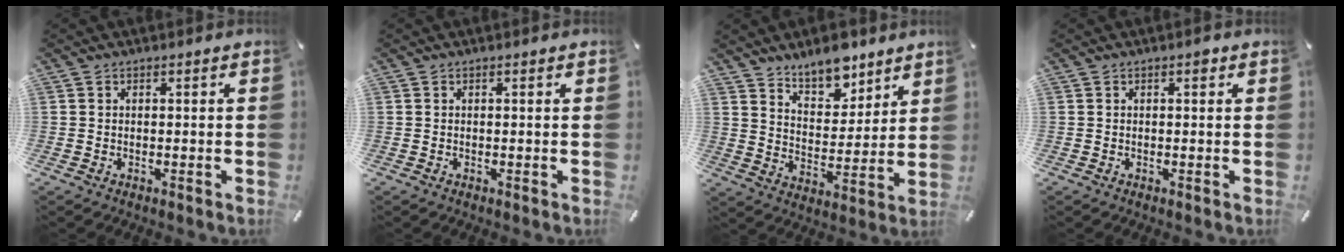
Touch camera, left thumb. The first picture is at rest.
{"total": 0.0}
{"total": 10.0, "force": [8.9, 4.3, 1.6], "torque": [-0.029, -0.067, 0.166]}
{"total": 1.1, "force": [0.4, 0.6, 0.8], "torque": [-0.008, 0.003, 0.003]}